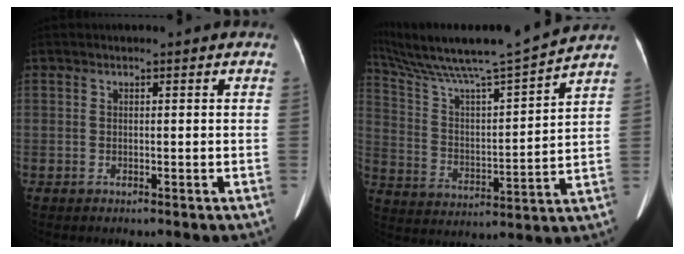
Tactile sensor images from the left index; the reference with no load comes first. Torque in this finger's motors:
{"motor_torque": [-0.32, -1.82, 0.02, 0.08]}